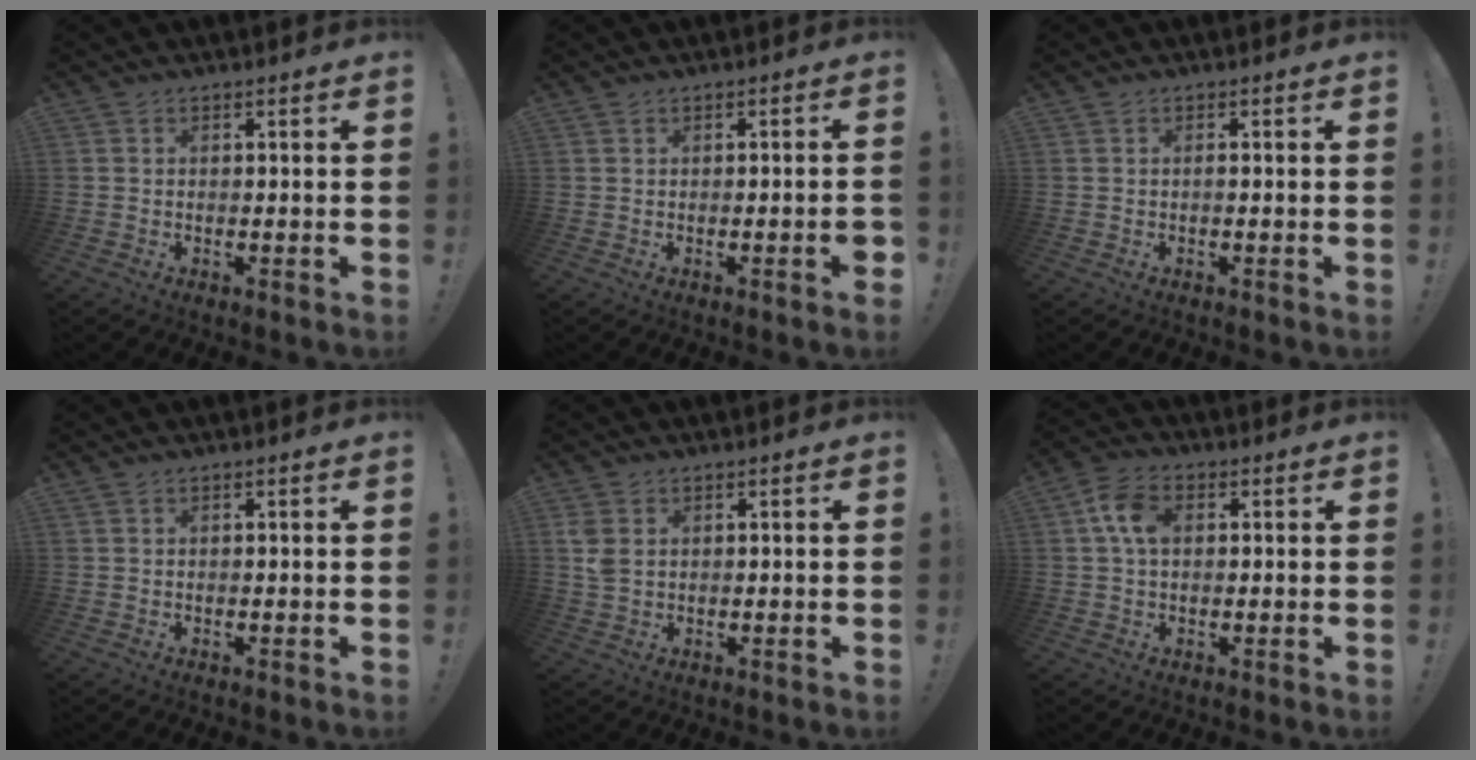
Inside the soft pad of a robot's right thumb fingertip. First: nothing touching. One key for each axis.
{"total": 2.2, "fx": -1.0, "fy": 0.0, "fz": 2.0, "tx": -0.023, "ty": -0.003, "tz": -0.018}
{"total": 0.7, "fx": -0.6, "fy": -0.3, "fz": 0.1, "tx": -0.004, "ty": -0.001, "tz": -0.012}
{"total": 0.0}
{"total": 4.6, "fx": 1.6, "fy": 3.2, "fz": 2.8, "tx": -0.055, "ty": 0.001, "tz": 0.033}
{"total": 8.2, "fx": 1.6, "fy": 5.3, "fz": 6.0, "tx": -0.104, "ty": 0.010, "tz": 0.032}